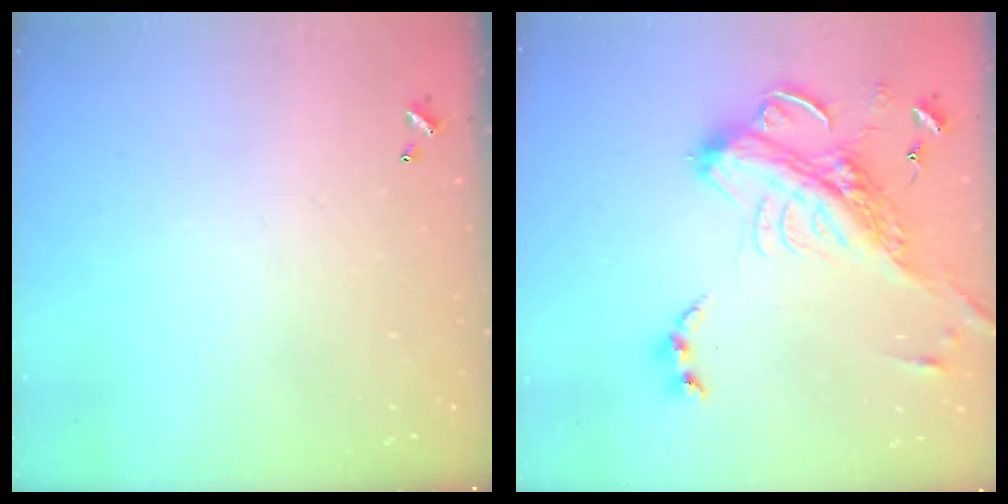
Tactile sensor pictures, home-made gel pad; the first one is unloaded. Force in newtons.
{"total": 10.6, "press": 10.4, "slide": 2.2}